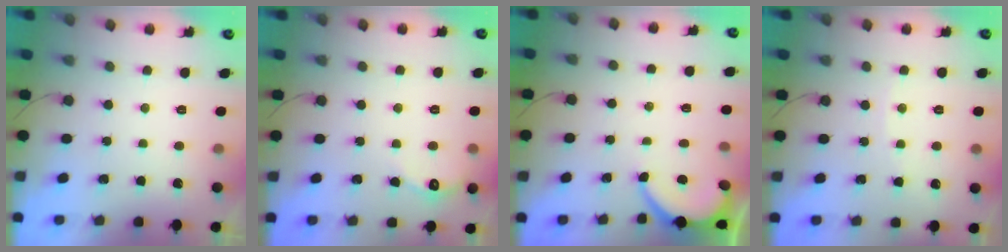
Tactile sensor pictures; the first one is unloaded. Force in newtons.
{"total": 3.7, "press": 3.6, "slide": 0.5}
{"total": 4.3, "press": 4.2, "slide": 0.4}
{"total": 2.6, "press": 2.6, "slide": 0.4}